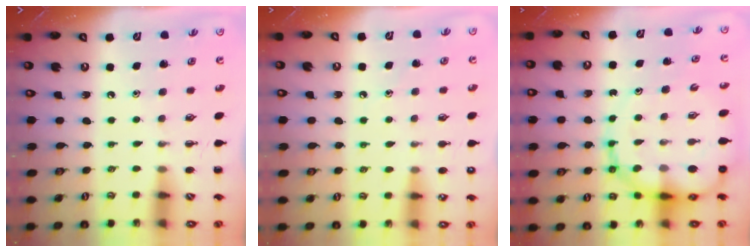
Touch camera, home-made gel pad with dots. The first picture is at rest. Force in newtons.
{"total": 8.6, "press": 8.2, "slide": 2.4}
{"total": 18.0, "press": 17.5, "slide": 4.3}